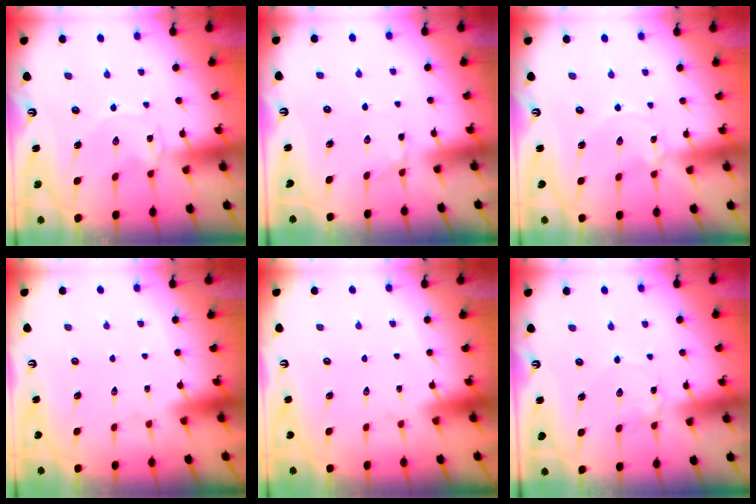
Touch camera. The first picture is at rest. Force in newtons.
{"total": 2.2, "press": 2.2, "slide": 0.6}
{"total": 0.0}
{"total": 1.6, "press": 1.6, "slide": 0.1}
{"total": 1.6, "press": 1.6, "slide": 0.1}
{"total": 1.2, "press": 1.1, "slide": 0.1}